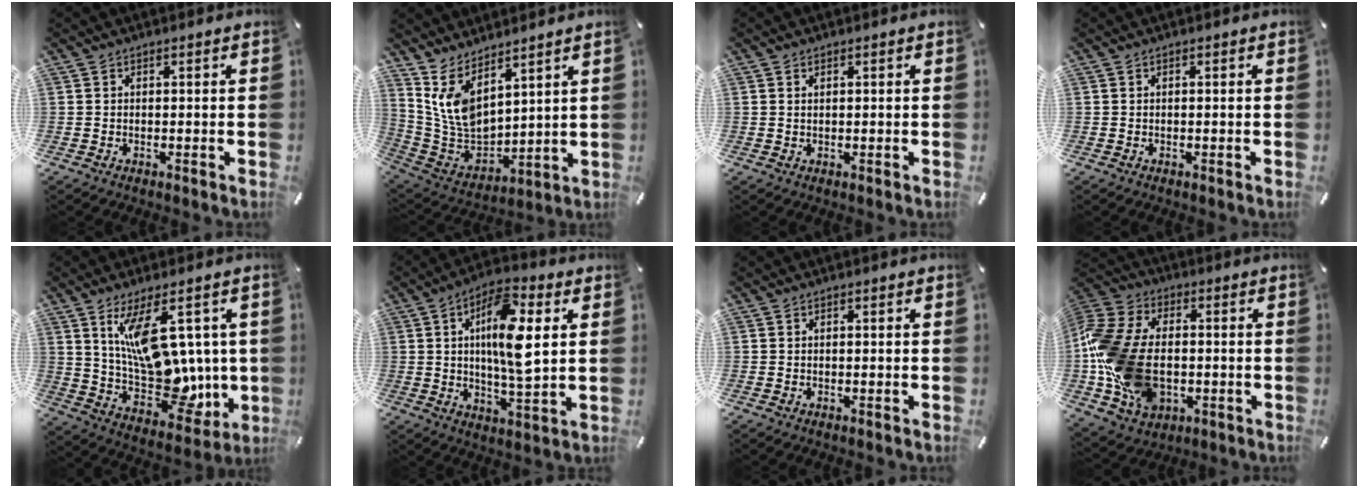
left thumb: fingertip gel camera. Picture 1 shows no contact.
{"total": 9.6, "force": [6.1, 5.6, 4.9], "torque": [-0.135, -0.051, 0.115]}
{"total": 0.7, "force": [0.3, 0.4, 0.5], "torque": [-0.011, 0.002, 0.004]}
{"total": 0.0}
{"total": 17.1, "force": [6.2, 8.9, 13.2], "torque": [-0.225, -0.048, 0.115]}
{"total": 13.9, "force": [3.2, 5.2, 12.5], "torque": [-0.222, -0.010, 0.047]}
{"total": 0.0}
{"total": 19.6, "force": [-2.4, 14.0, 13.4], "torque": [-0.296, 0.019, -0.037]}